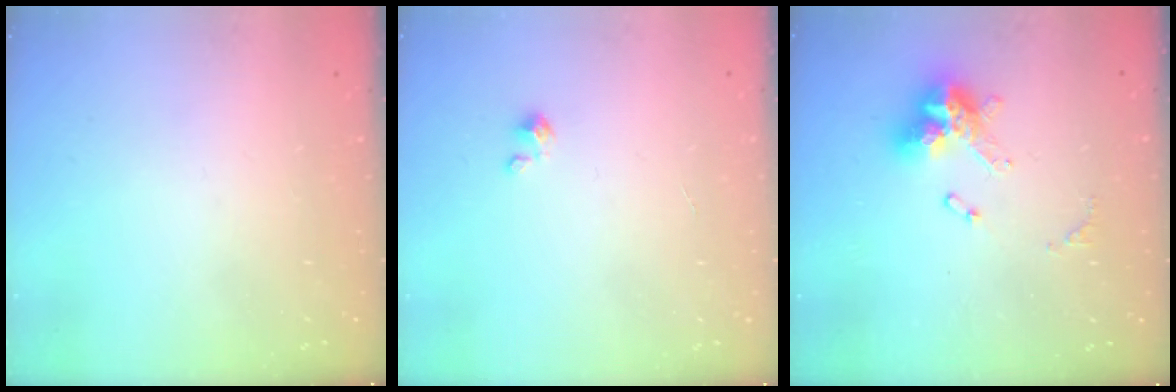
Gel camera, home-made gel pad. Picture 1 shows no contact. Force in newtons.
{"total": 1.3, "press": 1.3, "slide": 0.1}
{"total": 13.4, "press": 13.3, "slide": 1.2}